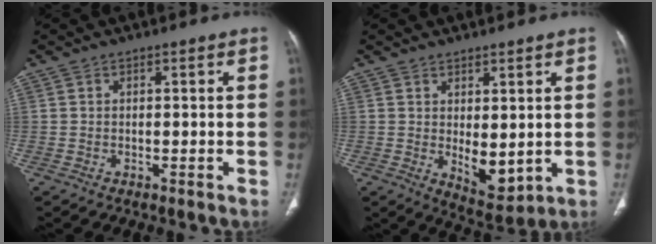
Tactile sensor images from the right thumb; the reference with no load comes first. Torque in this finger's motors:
{"motor_torque": [1.84, 1.60, 0.80, -0.71, 0.26]}